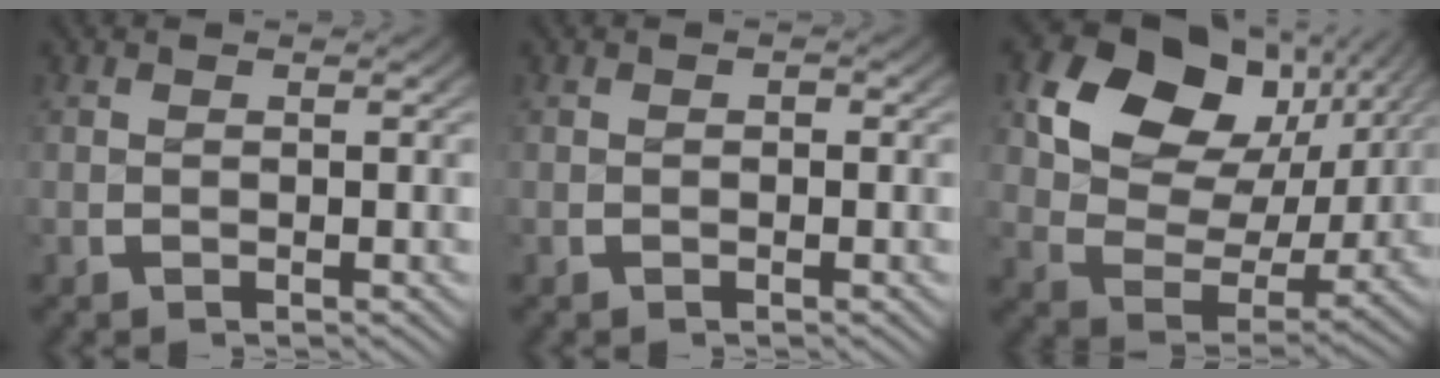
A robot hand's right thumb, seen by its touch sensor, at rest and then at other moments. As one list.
[{"total": 0.6, "force": [-0.2, 0.5, 0.3], "torque": [-0.004, -0.003, -0.005]}, {"total": 15.0, "force": [4.2, 10.7, 9.6], "torque": [-0.174, -0.003, 0.053]}]